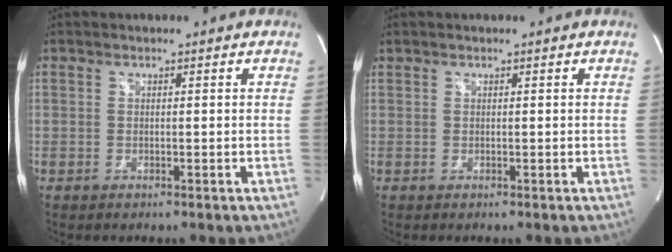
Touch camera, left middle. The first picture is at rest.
{"total": 0.0}